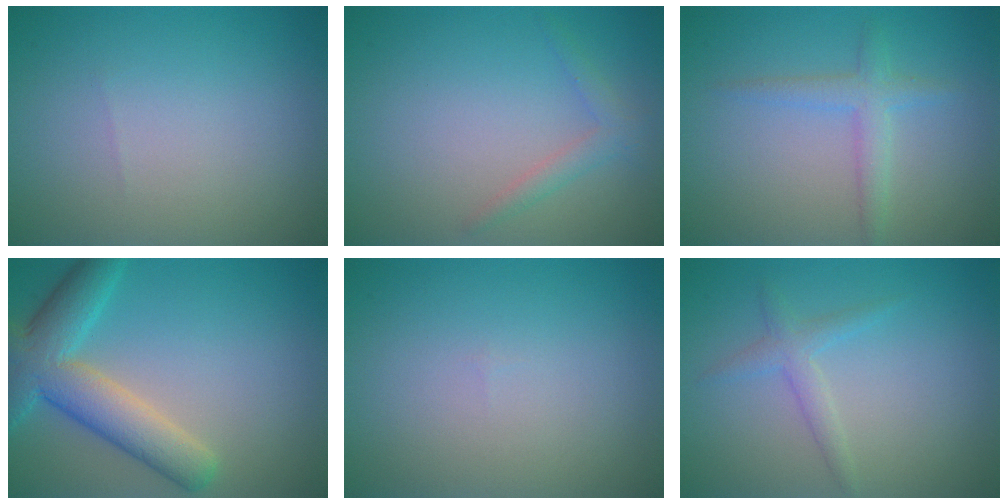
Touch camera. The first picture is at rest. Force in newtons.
{"total": 1.5, "press": 1.5, "slide": 0.1}
{"total": 2.2, "press": 2.2, "slide": 0.0}
{"total": 6.8, "press": 6.8, "slide": 0.4}
{"total": 0.0}
{"total": 1.7, "press": 1.7, "slide": 0.1}